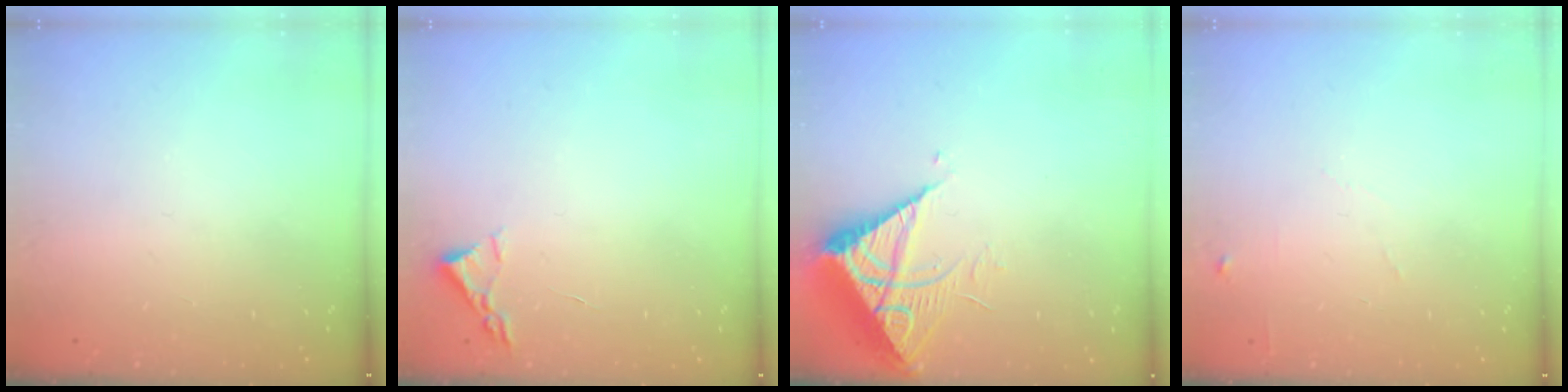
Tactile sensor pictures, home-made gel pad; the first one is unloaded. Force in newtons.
{"total": 2.4, "press": 2.3, "slide": 0.3}
{"total": 7.8, "press": 7.8, "slide": 0.8}
{"total": 4.6, "press": 4.6, "slide": 0.6}